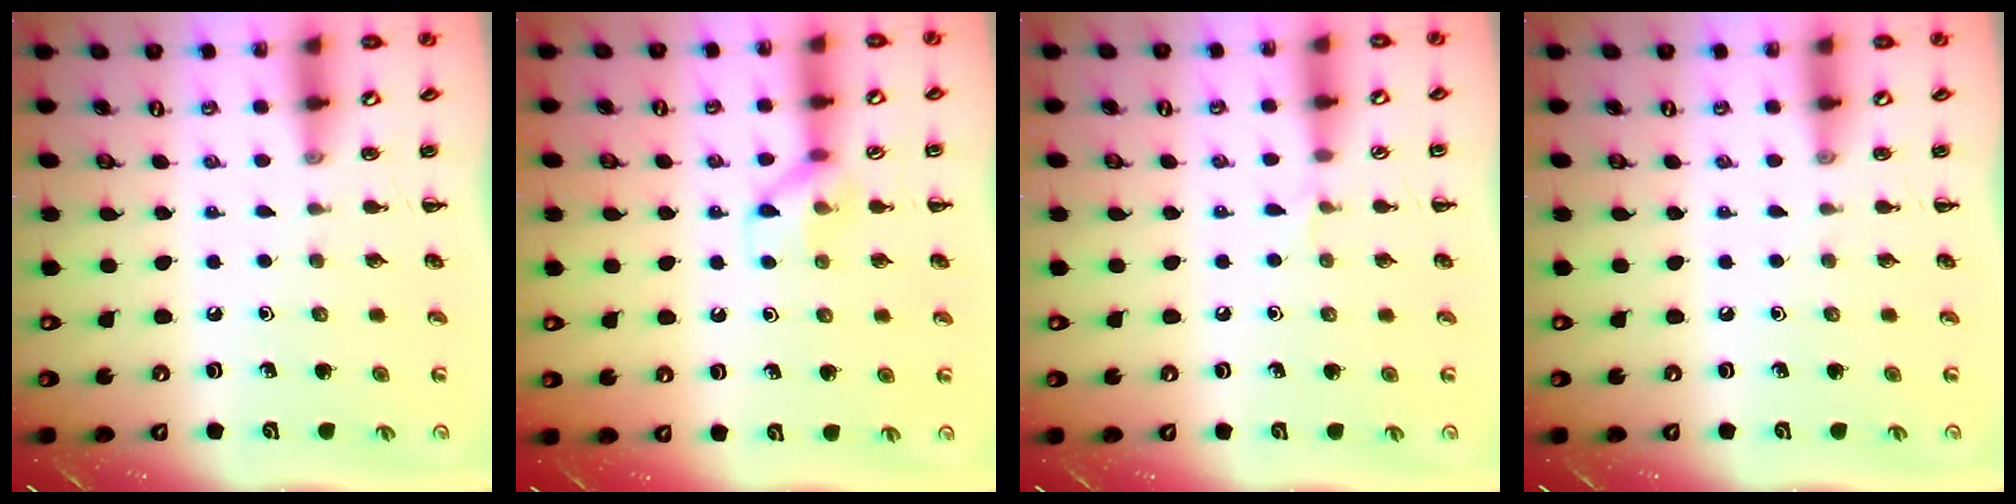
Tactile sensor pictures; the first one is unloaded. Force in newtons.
{"total": 7.9, "press": 7.9, "slide": 0.6}
{"total": 3.1, "press": 3.0, "slide": 1.1}
{"total": 0.0}